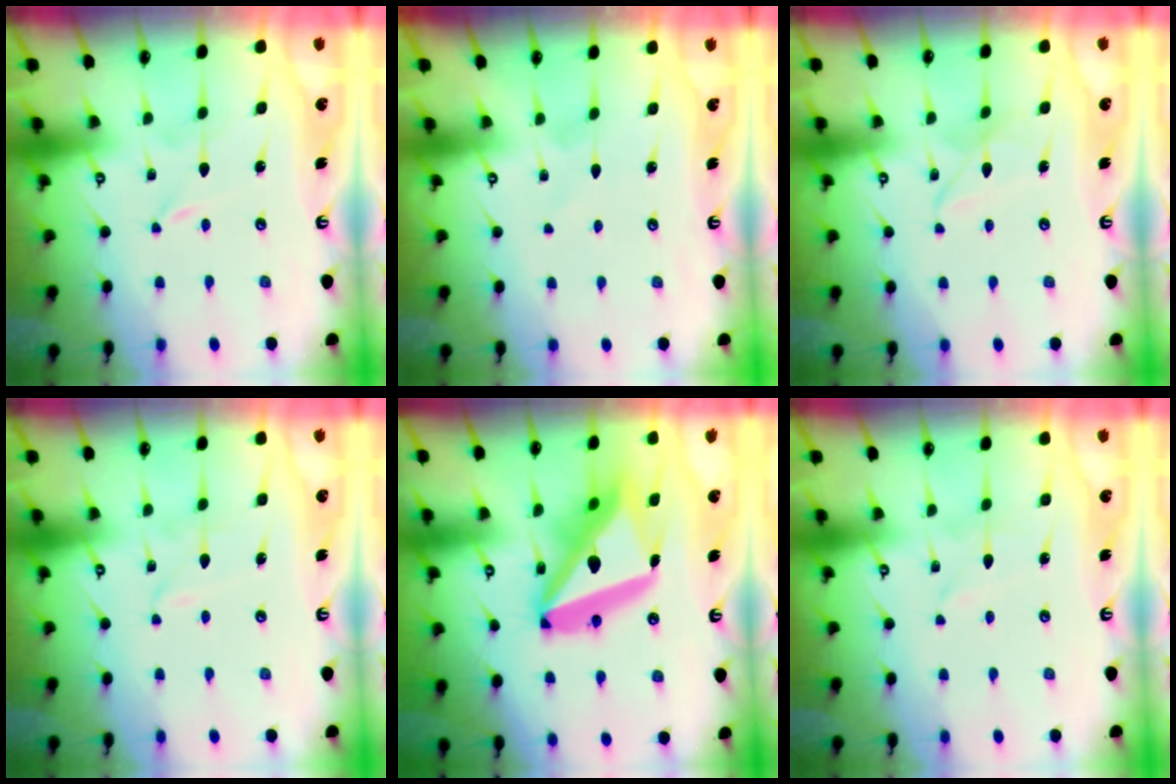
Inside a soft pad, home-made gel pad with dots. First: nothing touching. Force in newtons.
{"total": 1.6, "press": 1.6, "slide": 0.2}
{"total": 4.9, "press": 4.9, "slide": 0.3}
{"total": 1.7, "press": 1.7, "slide": 0.2}
{"total": 23.1, "press": 22.9, "slide": 2.7}
{"total": 1.6, "press": 1.6, "slide": 0.2}